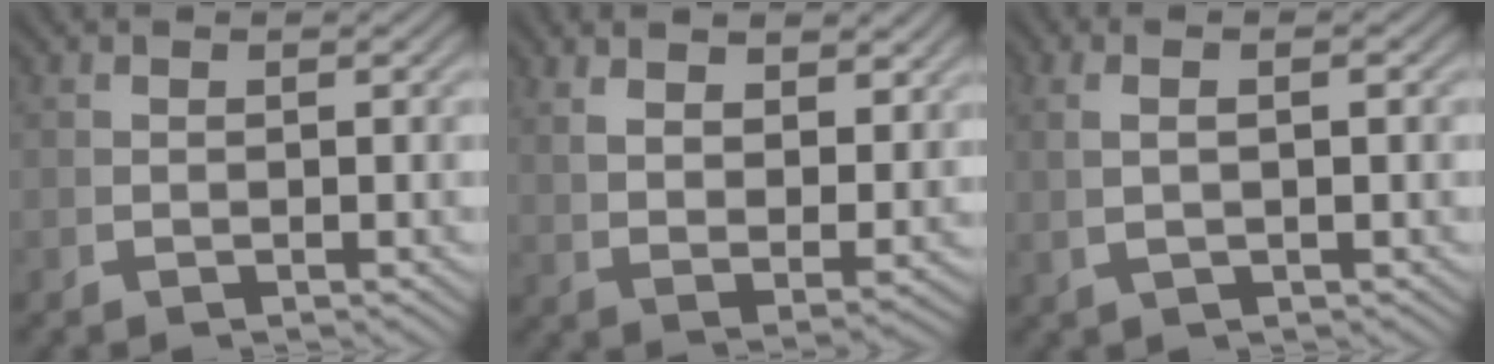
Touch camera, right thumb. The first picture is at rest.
{"total": 4.8, "force": [2.8, 1.8, 3.4], "torque": [-0.045, -0.003, 0.057]}
{"total": 2.2, "force": [0.6, 0.1, 2.1], "torque": [-0.045, 0.011, 0.016]}